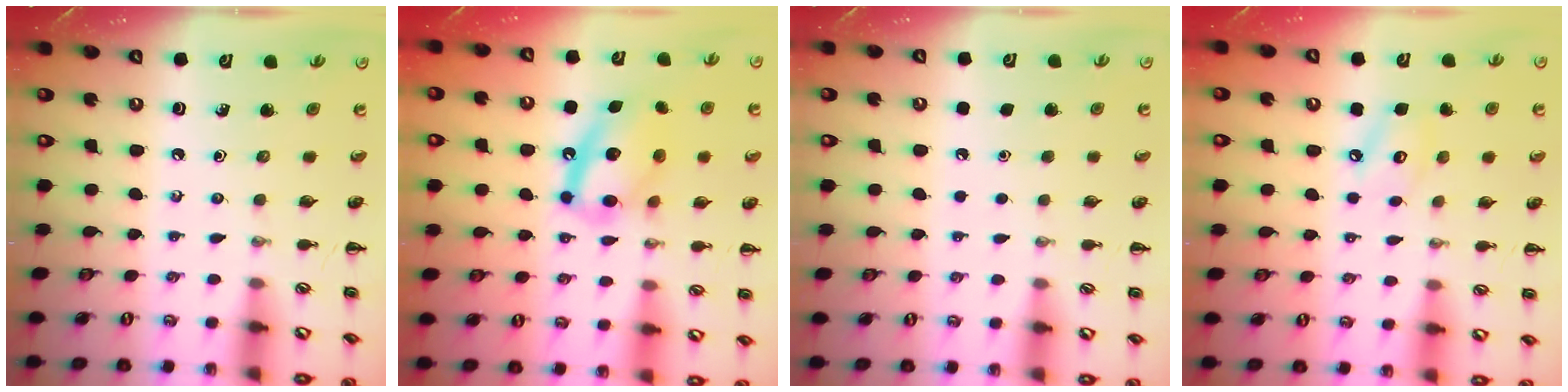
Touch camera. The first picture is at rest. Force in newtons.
{"total": 13.8, "press": 13.5, "slide": 2.6}
{"total": 1.8, "press": 1.8, "slide": 0.1}
{"total": 5.4, "press": 5.3, "slide": 0.8}